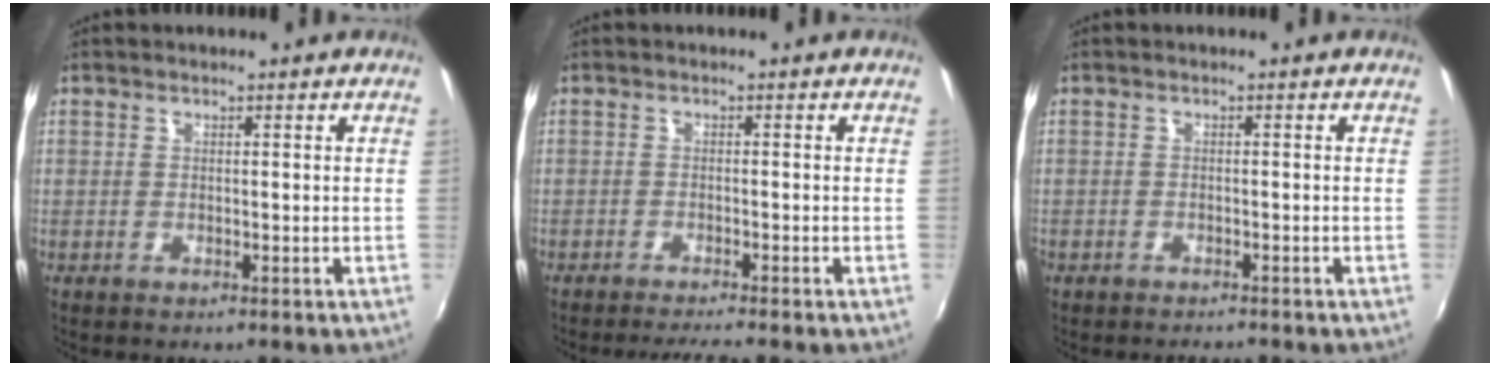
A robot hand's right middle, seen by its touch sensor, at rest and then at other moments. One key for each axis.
{"total": 3.9, "fx": -3.5, "fy": -0.7, "fz": 1.5, "tx": -0.036, "ty": -0.007, "tz": -0.061}
{"total": 1.7, "fx": -1.6, "fy": 0.5, "fz": 0.3, "tx": -0.017, "ty": -0.005, "tz": -0.030}